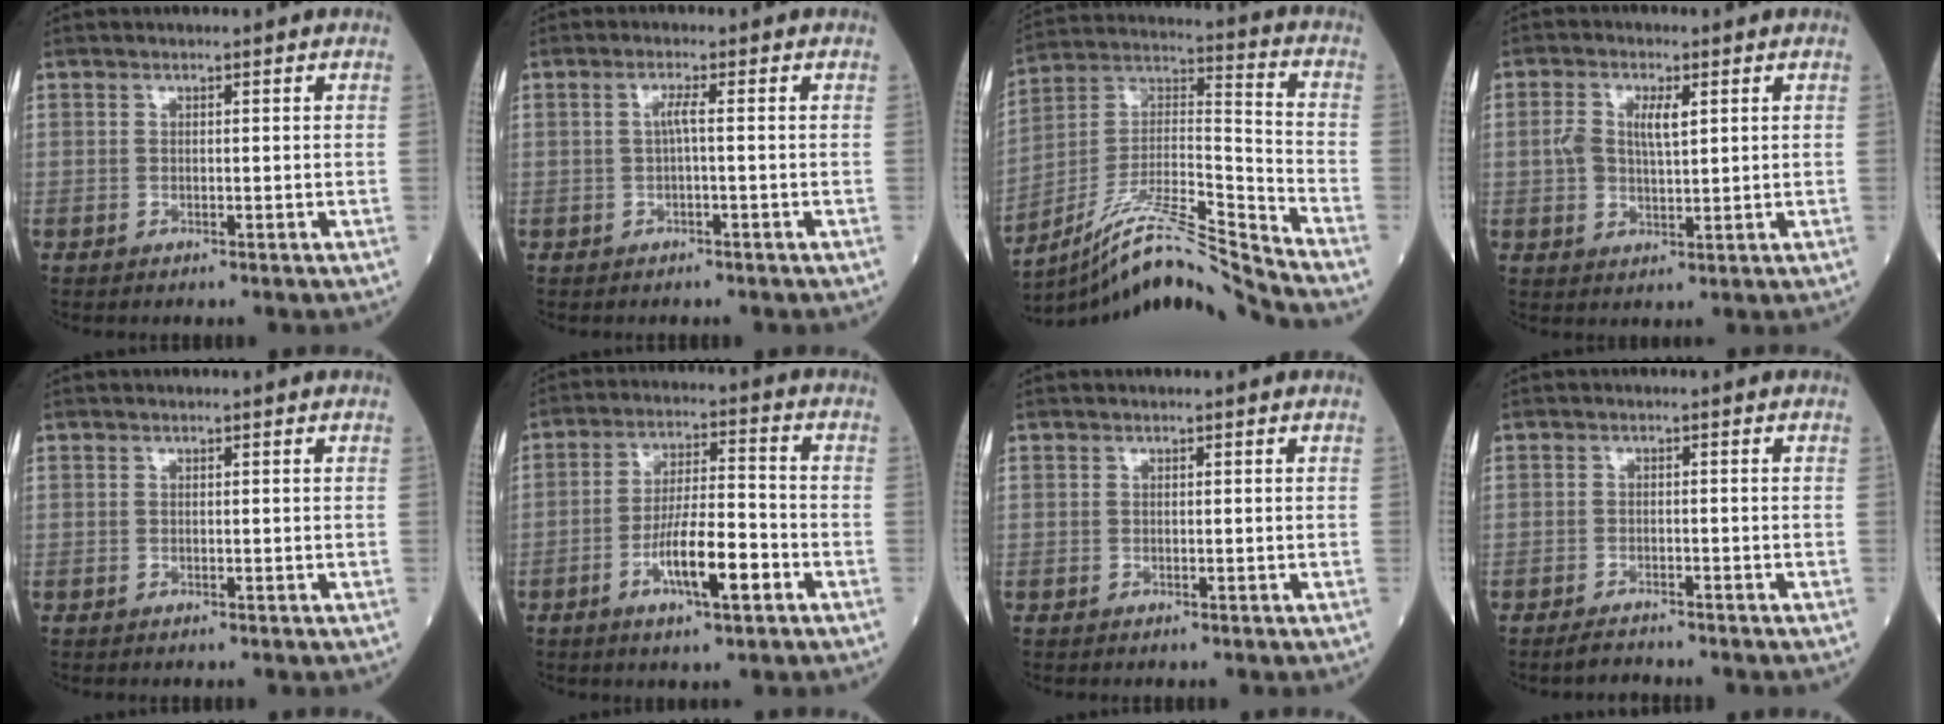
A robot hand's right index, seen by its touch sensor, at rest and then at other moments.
{"total": 1.6, "force": [-0.1, -0.2, 1.6], "torque": [-0.030, 0.004, -0.004]}
{"total": 16.1, "force": [-14.6, -2.0, 6.5], "torque": [-0.111, 0.035, -0.259]}
{"total": 5.4, "force": [1.4, 2.2, 4.7], "torque": [-0.096, 0.012, 0.029]}
{"total": 0.0}
{"total": 9.5, "force": [-4.0, 1.7, 8.5], "torque": [-0.155, 0.001, -0.069]}
{"total": 0.0}
{"total": 2.0, "force": [-2.0, 0.2, 0.3], "torque": [-0.012, -0.007, -0.033]}